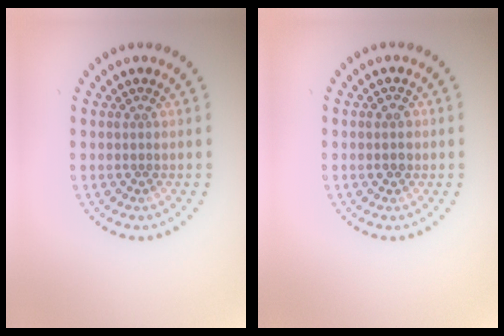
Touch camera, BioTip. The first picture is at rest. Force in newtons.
{"total": 1.2, "press": 1.1, "slide": 0.1}